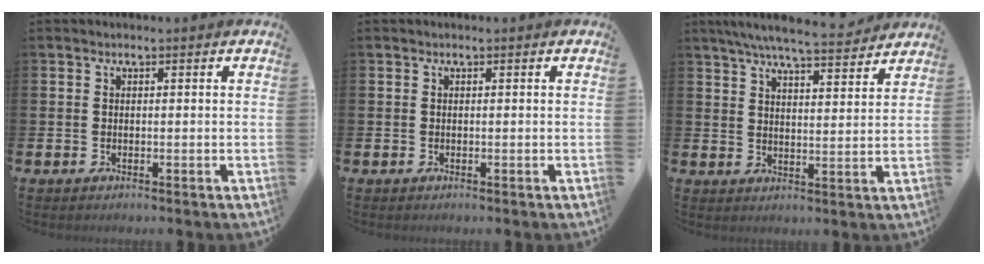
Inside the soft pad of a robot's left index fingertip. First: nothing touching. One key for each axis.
{"total": 0.0}
{"total": 7.1, "fx": 6.6, "fy": 0.6, "fz": 2.5, "tx": -0.055, "ty": -0.038, "tz": 0.115}